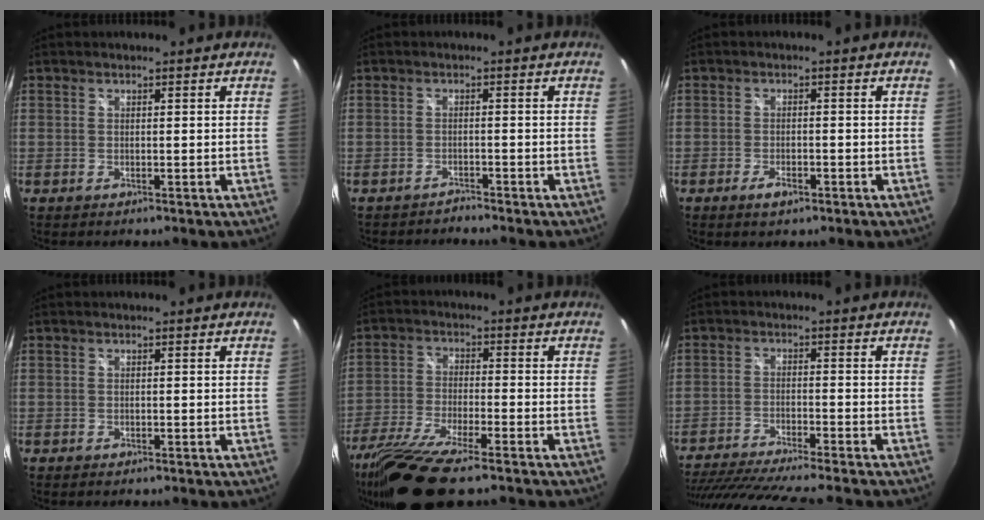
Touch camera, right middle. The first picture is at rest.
{"total": 1.5, "force": [-1.5, 0.1, -0.1], "torque": [-0.005, -0.003, -0.027]}
{"total": 2.7, "force": [-1.6, 1.1, 1.9], "torque": [-0.040, -0.004, -0.031]}
{"total": 0.5, "force": [-0.5, 0.2, 0.2], "torque": [-0.004, -0.002, -0.009]}
{"total": 15.6, "force": [-12.1, 2.3, 9.6], "torque": [-0.214, -0.045, -0.227]}
{"total": 18.0, "force": [-15.6, 1.4, 9.0], "torque": [-0.179, -0.037, -0.247]}